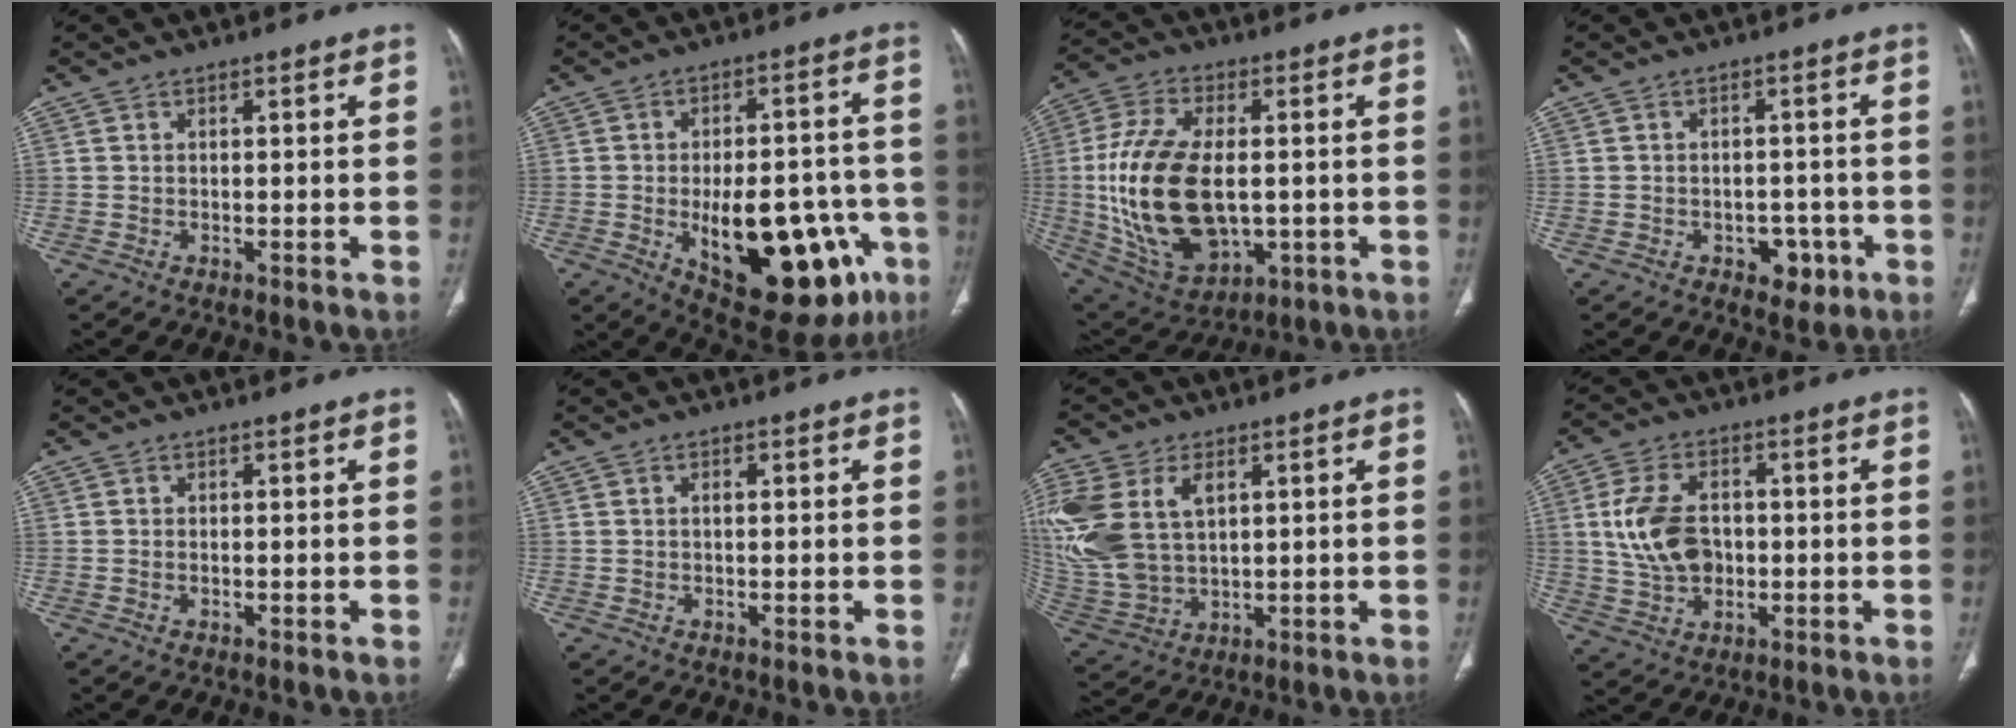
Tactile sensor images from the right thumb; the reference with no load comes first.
{"total": 24.5, "force": [-7.5, 11.7, 20.2], "torque": [-0.232, 0.022, -0.077]}
{"total": 22.1, "force": [-1.0, 12.5, 18.2], "torque": [-0.361, -0.007, 0.004]}
{"total": 4.8, "force": [-2.1, 3.5, 2.6], "torque": [-0.009, 0.015, -0.022]}
{"total": 0.0}
{"total": 1.1, "force": [0.3, 0.5, 0.9], "torque": [-0.021, 0.005, 0.004]}
{"total": 20.1, "force": [5.5, 13.1, 14.2], "torque": [-0.349, -0.001, 0.119]}
{"total": 11.1, "force": [0.4, 7.6, 8.1], "torque": [-0.148, 0.008, 0.013]}